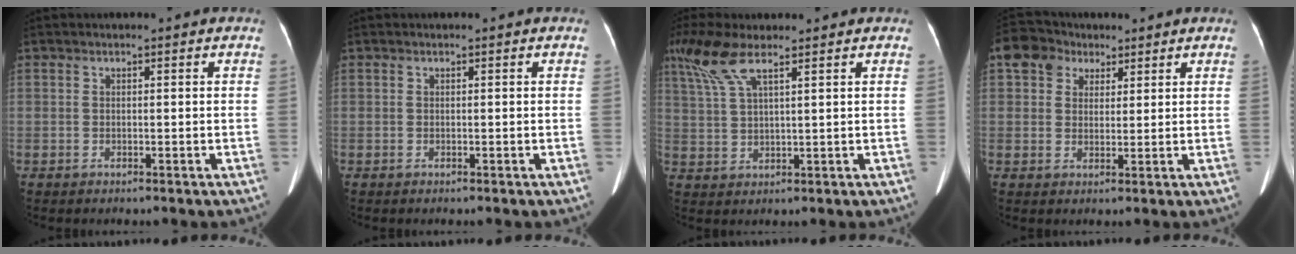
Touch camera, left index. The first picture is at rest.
{"total": 0.0}
{"total": 6.6, "force": [4.3, 1.0, 4.9], "torque": [-0.114, 0.012, 0.095]}
{"total": 5.8, "force": [2.9, 4.7, 1.7], "torque": [-0.034, 0.025, 0.058]}